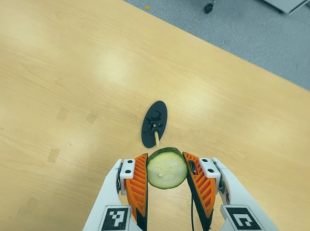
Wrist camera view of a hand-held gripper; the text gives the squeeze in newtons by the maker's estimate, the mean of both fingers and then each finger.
{"total": 10.9, "left": 10.0, "right": 11.8}